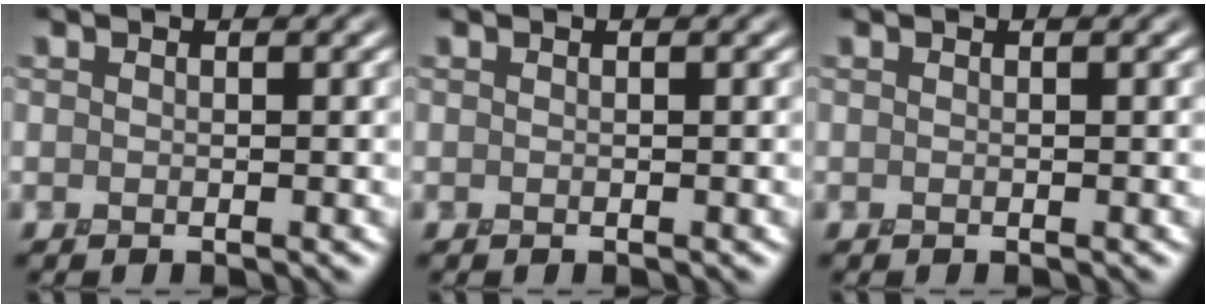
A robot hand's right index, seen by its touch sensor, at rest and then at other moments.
{"total": 0.0}
{"total": 0.0}